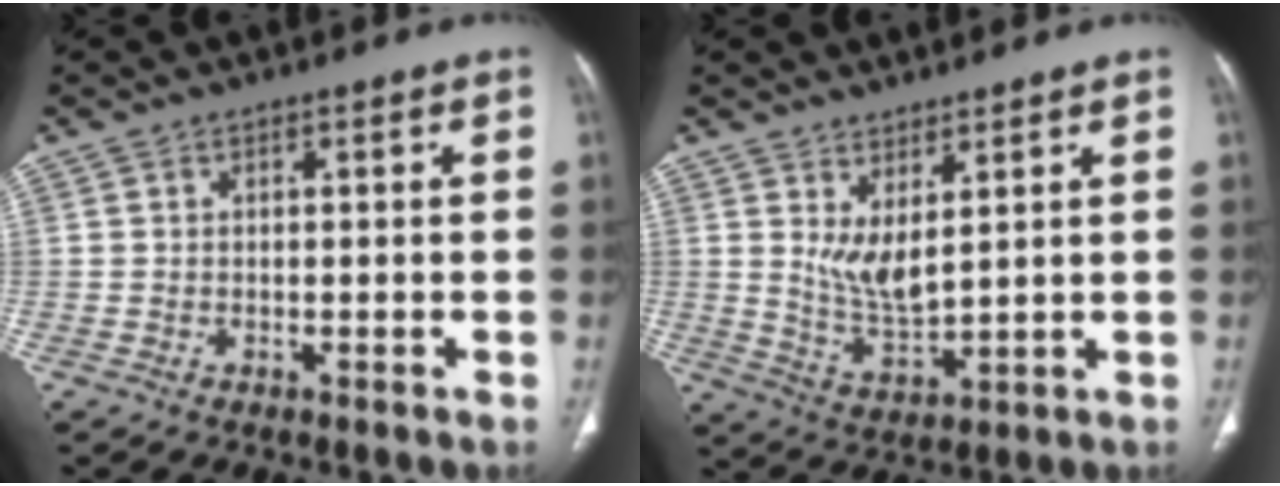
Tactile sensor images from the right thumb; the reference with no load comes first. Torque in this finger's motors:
{"motor_torque": [-0.28, 1.43, -0.09, 0.11, 0.12]}